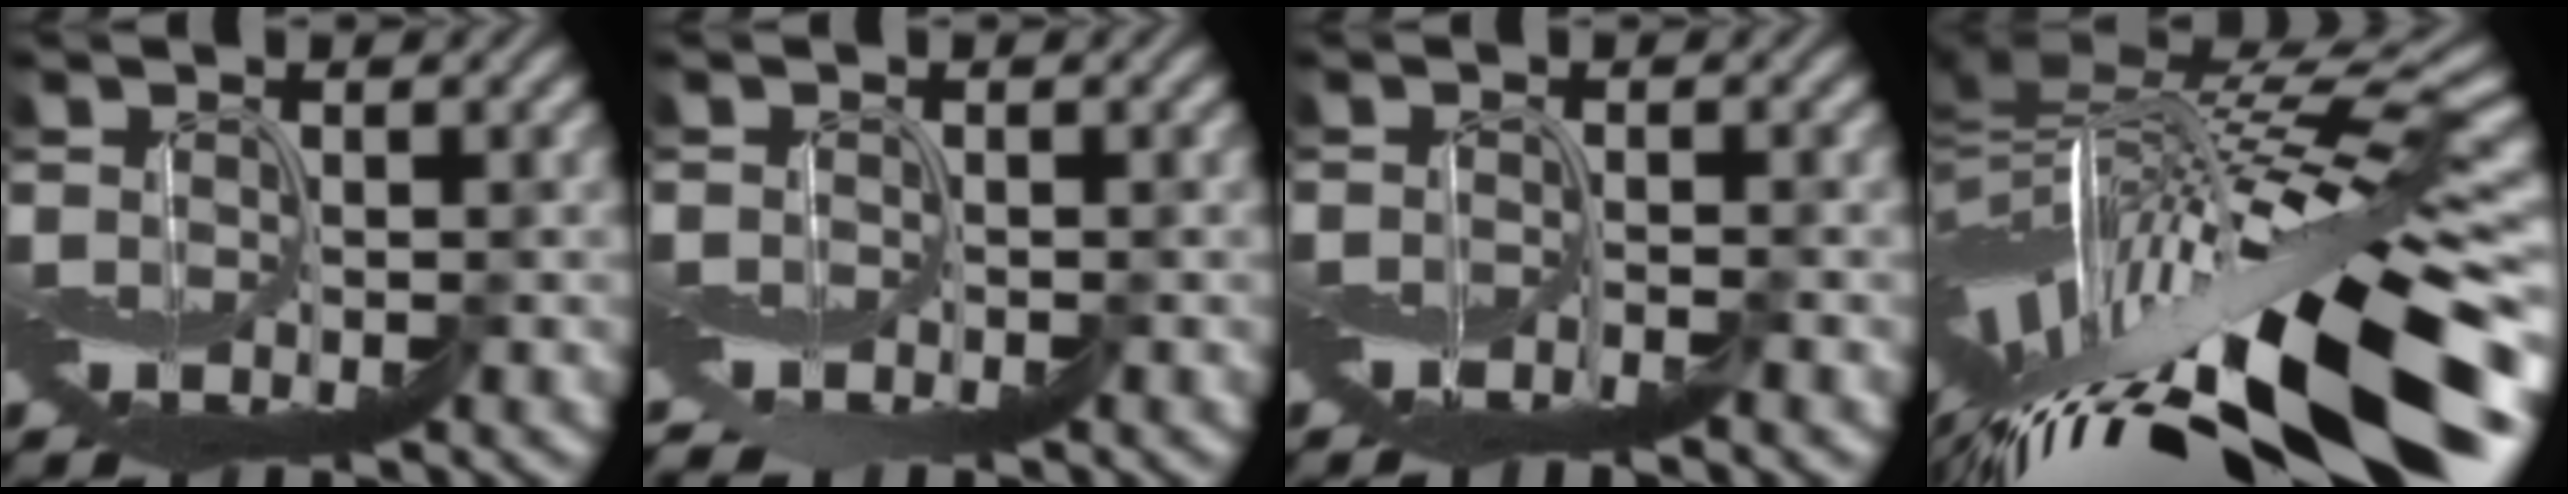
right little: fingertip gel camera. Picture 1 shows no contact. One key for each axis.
{"total": 1.6, "fx": -1.6, "fy": 0.3, "fz": 0.3, "tx": -0.002, "ty": -0.006, "tz": -0.031}
{"total": 2.5, "fx": -1.9, "fy": 0.0, "fz": 1.6, "tx": -0.023, "ty": -0.003, "tz": -0.034}
{"total": 17.5, "fx": -3.6, "fy": 6.4, "fz": 15.9, "tx": -0.285, "ty": -0.022, "tz": -0.053}